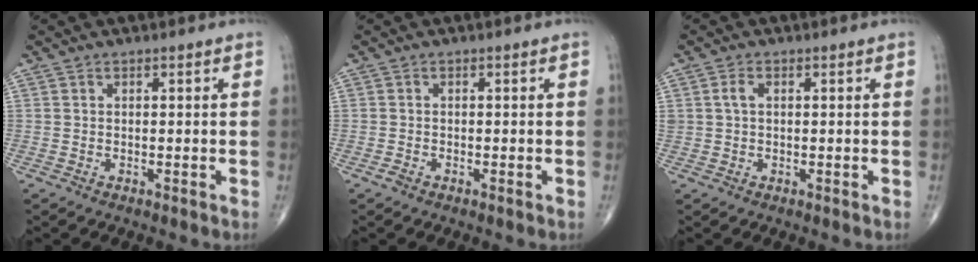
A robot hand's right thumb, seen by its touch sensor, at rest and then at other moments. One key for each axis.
{"total": 0.7, "fx": -0.5, "fy": 0.3, "fz": 0.4, "tx": -0.014, "ty": -0.002, "tz": -0.013}
{"total": 1.9, "fx": 0.4, "fy": 1.2, "fz": 1.4, "tx": -0.029, "ty": 0.006, "tz": 0.009}